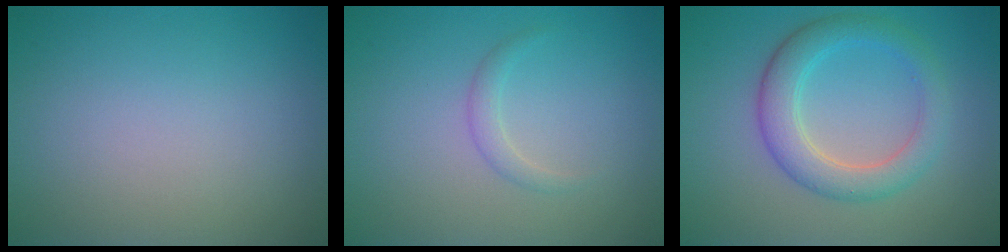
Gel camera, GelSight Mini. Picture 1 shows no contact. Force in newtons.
{"total": 1.2, "press": 1.1, "slide": 0.1}
{"total": 4.4, "press": 4.4, "slide": 0.1}